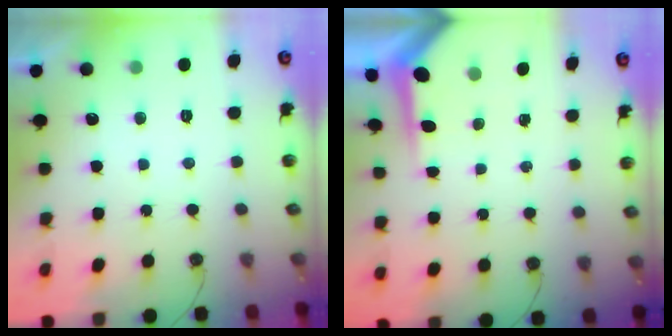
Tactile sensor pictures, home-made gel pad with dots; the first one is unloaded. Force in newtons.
{"total": 3.8, "press": 3.7, "slide": 0.4}